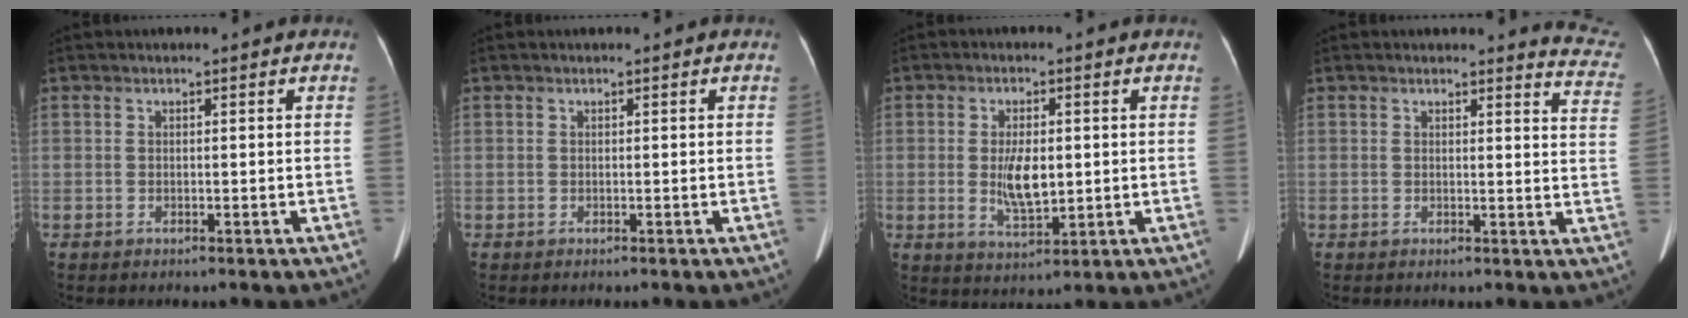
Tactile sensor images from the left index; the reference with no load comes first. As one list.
[{"total": 0.0}, {"total": 6.1, "force": [0.0, 2.3, 5.7], "torque": [-0.112, -0.006, 0.005]}, {"total": 7.6, "force": [7.4, 1.5, -0.1], "torque": [0.033, -0.069, 0.039]}]